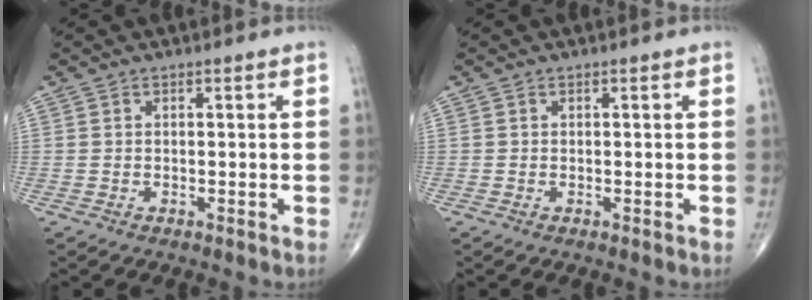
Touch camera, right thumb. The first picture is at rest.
{"total": 0.0}